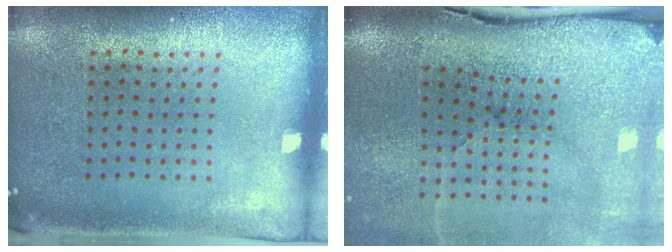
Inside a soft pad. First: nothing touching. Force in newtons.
{"total": 5.1, "press": 4.0, "slide": 3.2}